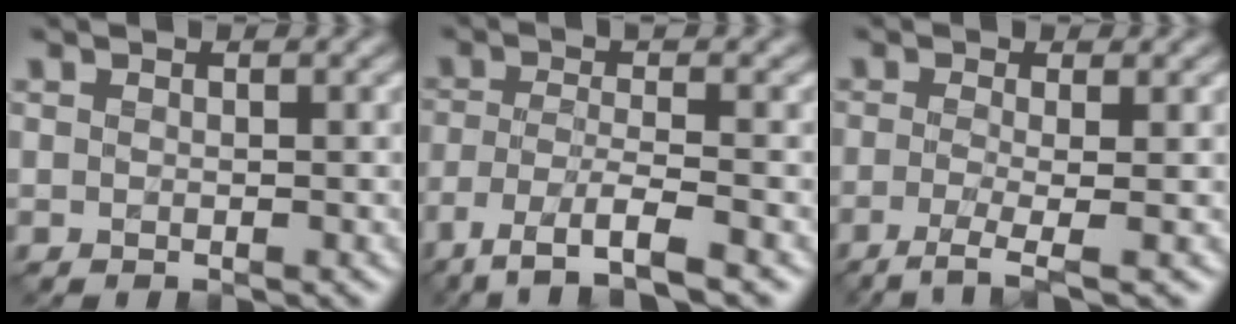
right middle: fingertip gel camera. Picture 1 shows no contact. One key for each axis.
{"total": 5.5, "fx": -3.6, "fy": 0.9, "fz": 4.1, "tx": -0.073, "ty": -0.007, "tz": -0.071}
{"total": 3.6, "fx": -1.4, "fy": 0.8, "fz": 3.2, "tx": -0.055, "ty": -0.009, "tz": -0.036}